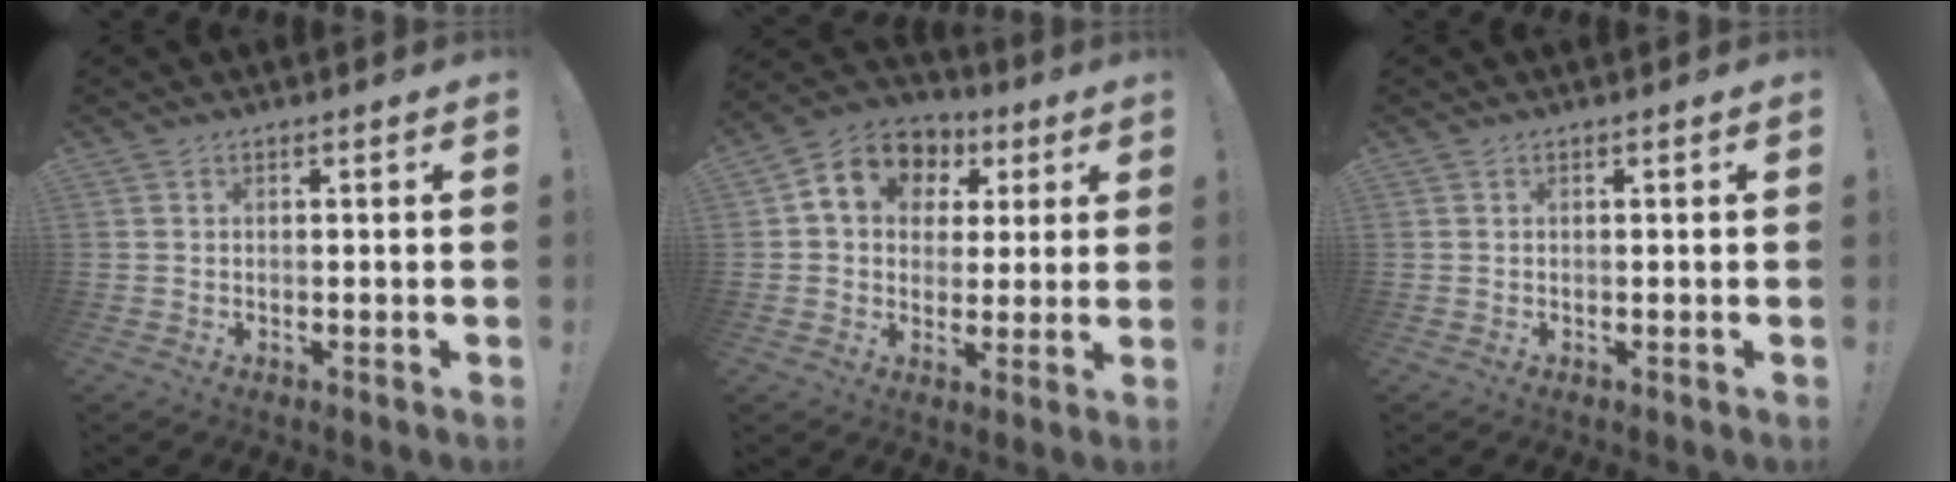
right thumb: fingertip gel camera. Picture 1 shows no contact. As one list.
[{"total": 11.5, "force": [4.0, 9.5, 5.2], "torque": [-0.076, -0.011, 0.078]}, {"total": 0.0}]